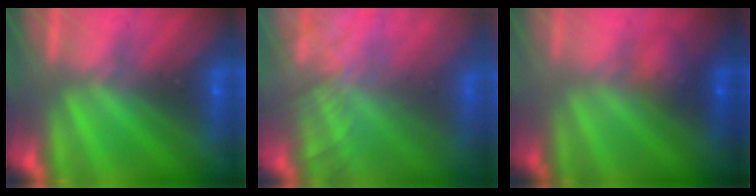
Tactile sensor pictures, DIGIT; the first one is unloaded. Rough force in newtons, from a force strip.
{"total": 9.0}
{"total": 2.8}